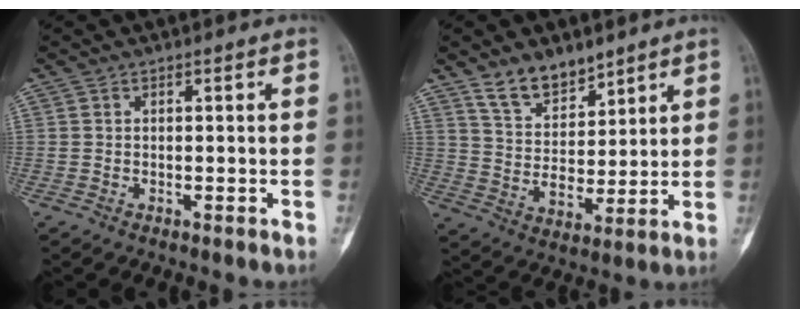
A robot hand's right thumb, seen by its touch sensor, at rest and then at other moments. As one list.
[{"total": 9.9, "force": [7.4, 5.3, 4.0], "torque": [-0.033, -0.058, 0.141]}]